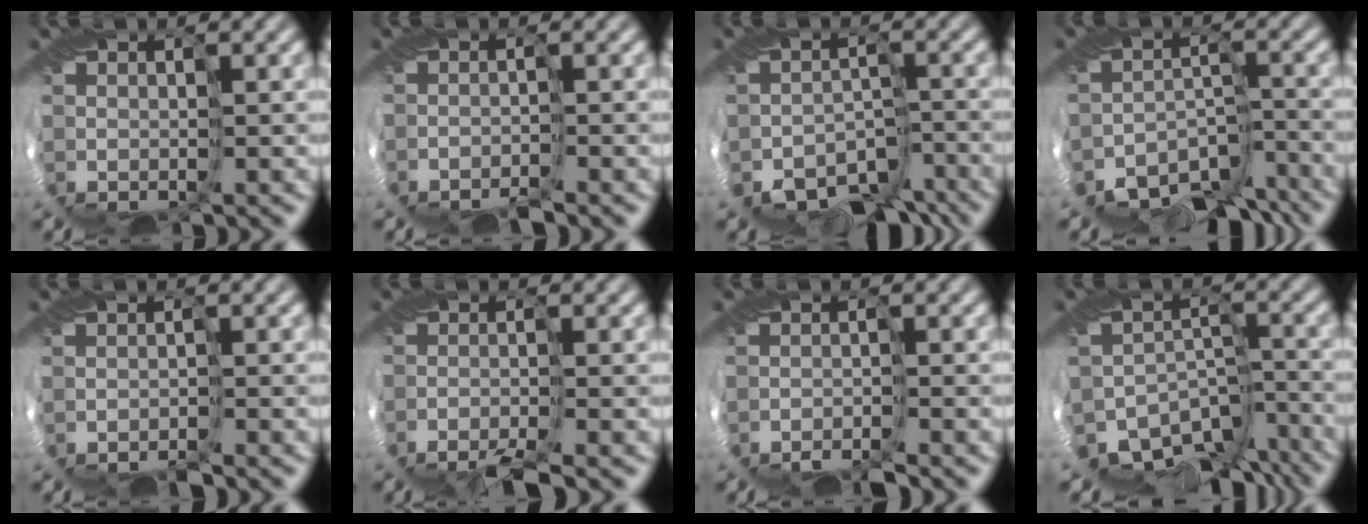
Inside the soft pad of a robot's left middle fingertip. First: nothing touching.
{"total": 2.3, "force": [-2.3, -0.1, -0.2], "torque": [0.013, -0.003, -0.047]}
{"total": 7.3, "force": [-6.2, 3.4, 1.7], "torque": [-0.019, -0.024, -0.097]}
{"total": 9.3, "force": [-8.7, 3.2, 1.3], "torque": [-0.007, -0.013, -0.134]}
{"total": 1.6, "force": [-1.6, 0.0, 0.1], "torque": [0.011, 0.000, -0.032]}
{"total": 3.7, "force": [-3.5, 0.0, 1.2], "torque": [-0.013, -0.002, -0.078]}
{"total": 3.3, "force": [-3.2, 0.3, 0.5], "torque": [0.006, -0.003, -0.058]}
{"total": 11.4, "force": [-10.2, 4.6, 2.2], "torque": [-0.019, -0.004, -0.146]}